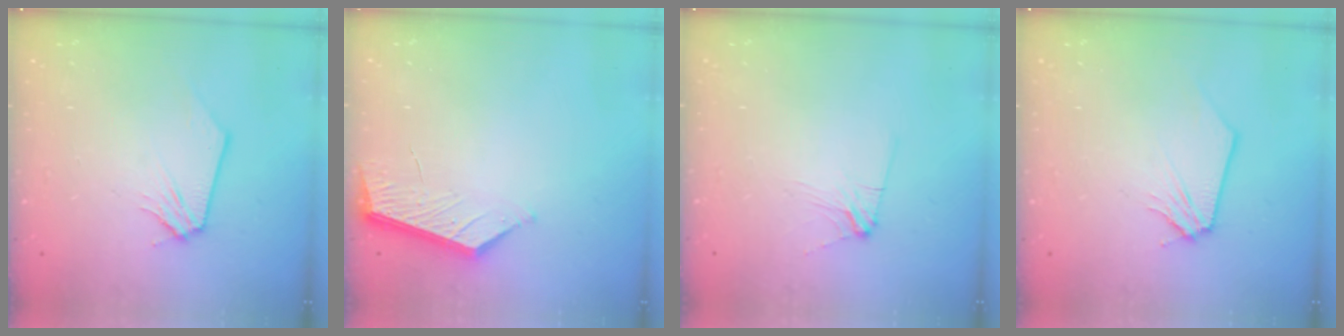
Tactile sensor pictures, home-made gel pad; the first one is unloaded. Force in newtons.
{"total": 5.1, "press": 5.0, "slide": 0.6}
{"total": 4.1, "press": 4.1, "slide": 0.6}
{"total": 0.0}